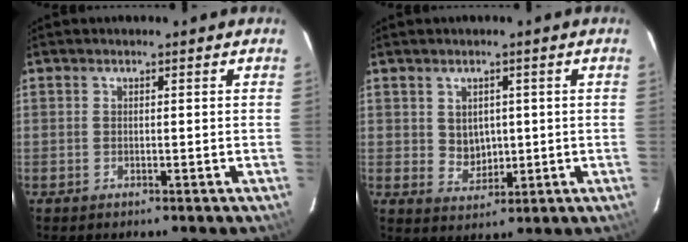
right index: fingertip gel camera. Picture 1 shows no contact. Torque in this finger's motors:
{"motor_torque": [0.04, 0.05, 0.01, 0.00]}